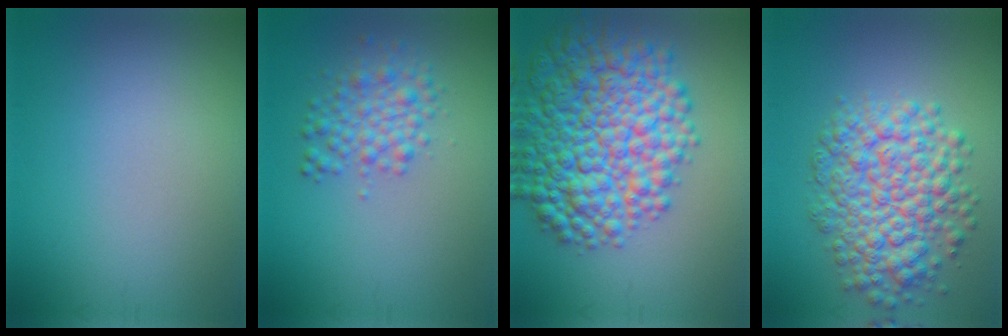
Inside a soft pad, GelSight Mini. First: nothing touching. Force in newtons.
{"total": 2.9, "press": 2.9, "slide": 0.0}
{"total": 11.7, "press": 11.7, "slide": 0.2}
{"total": 7.6, "press": 7.6, "slide": 0.3}